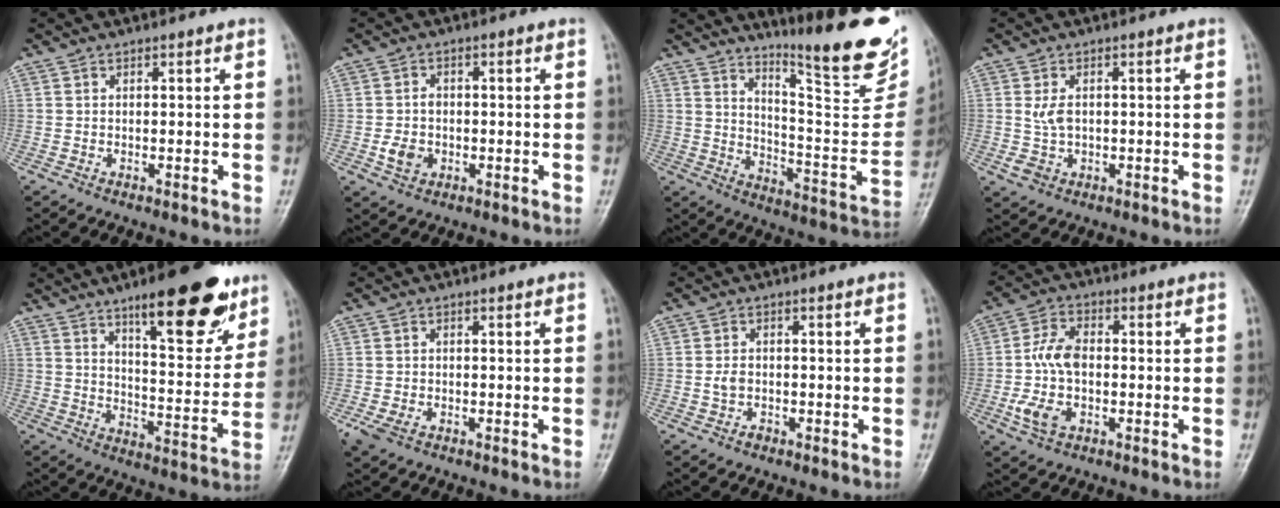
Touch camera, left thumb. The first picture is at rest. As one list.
[{"total": 4.5, "force": [-1.1, 3.7, 2.4], "torque": [-0.032, 0.004, -0.018]}, {"total": 22.2, "force": [16.5, 3.6, 14.3], "torque": [-0.175, -0.127, 0.240]}, {"total": 3.3, "force": [0.1, 2.3, 2.4], "torque": [-0.040, 0.001, 0.006]}, {"total": 18.8, "force": [11.6, 5.8, 13.6], "torque": [-0.149, -0.060, 0.175]}, {"total": 3.9, "force": [-1.8, 2.5, 2.4], "torque": [-0.059, -0.002, -0.030]}, {"total": 2.3, "force": [-0.7, 1.7, 1.3], "torque": [-0.024, 0.008, -0.014]}, {"total": 9.3, "force": [-1.4, 5.9, 7.1], "torque": [-0.140, 0.015, -0.031]}]